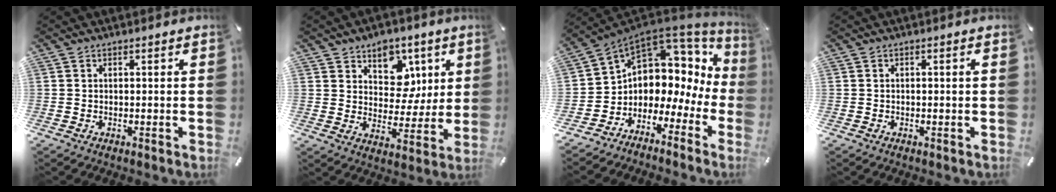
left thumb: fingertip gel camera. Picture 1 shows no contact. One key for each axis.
{"total": 11.0, "fx": 4.4, "fy": 9.1, "fz": 4.2, "tx": -0.052, "ty": -0.031, "tz": 0.079}
{"total": 7.2, "fx": 2.7, "fy": 6.6, "fz": 1.2, "tx": -0.033, "ty": -0.057, "tz": 0.056}
{"total": 0.8, "fx": 0.0, "fy": 0.1, "fz": 0.8, "tx": -0.014, "ty": -0.002, "tz": 0.000}